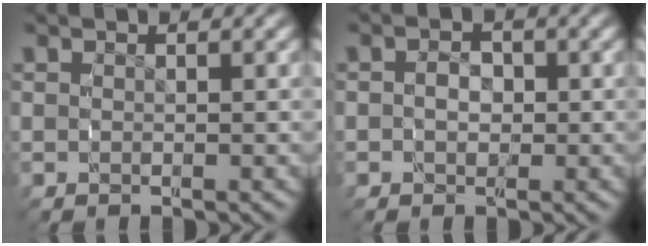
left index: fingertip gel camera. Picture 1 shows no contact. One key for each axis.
{"total": 2.7, "fx": -0.6, "fy": 2.2, "fz": 1.3, "tx": -0.039, "ty": -0.015, "tz": -0.007}